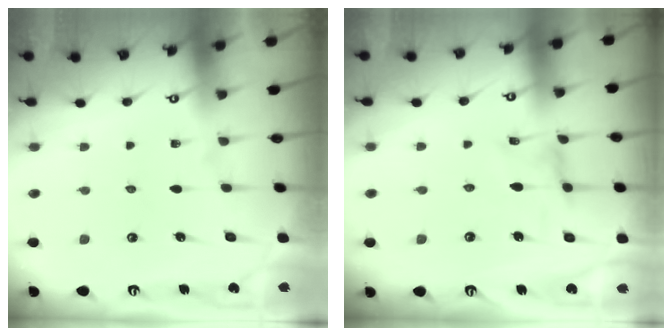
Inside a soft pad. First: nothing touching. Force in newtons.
{"total": 1.1, "press": 1.1, "slide": 0.1}